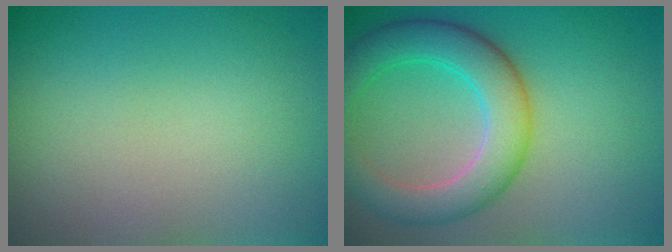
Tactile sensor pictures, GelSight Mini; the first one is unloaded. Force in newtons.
{"total": 6.1, "press": 6.1, "slide": 0.2}